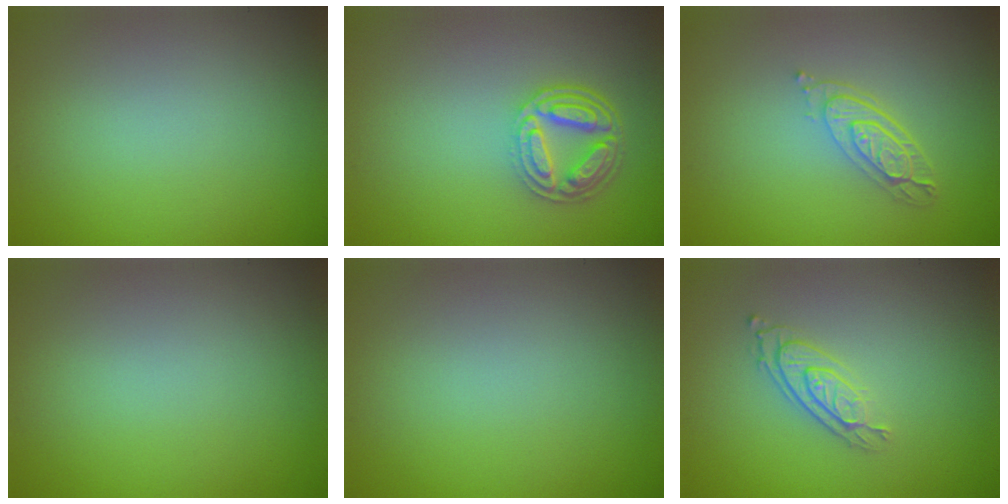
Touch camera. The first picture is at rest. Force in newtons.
{"total": 4.6, "press": 3.5, "slide": 3.0}
{"total": 3.3, "press": 2.6, "slide": 2.1}
{"total": 0.0}
{"total": 0.0}
{"total": 2.8, "press": 2.0, "slide": 1.8}